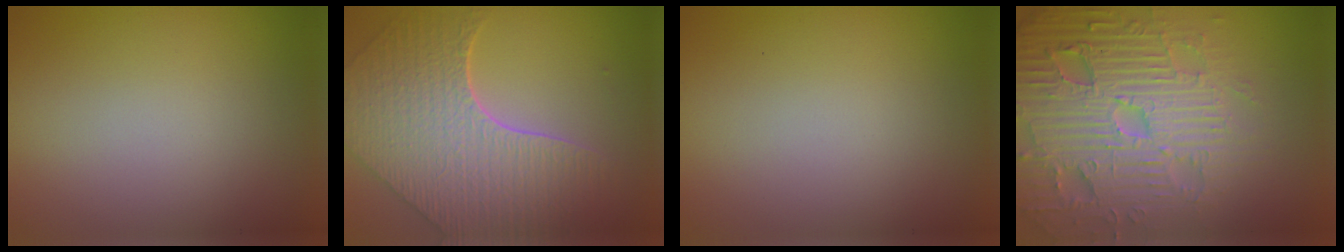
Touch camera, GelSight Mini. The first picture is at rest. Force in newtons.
{"total": 8.6, "press": 6.2, "slide": 5.9}
{"total": 0.0}
{"total": 7.6, "press": 7.4, "slide": 1.8}